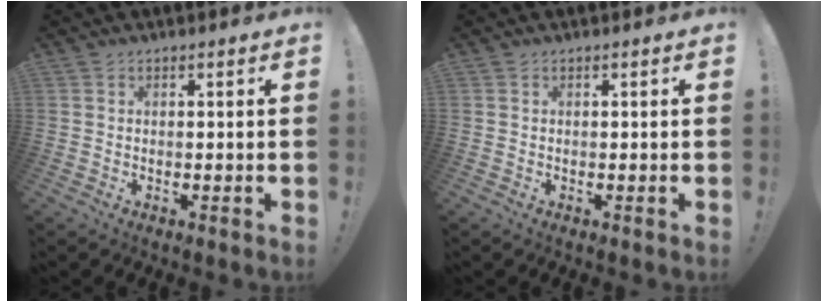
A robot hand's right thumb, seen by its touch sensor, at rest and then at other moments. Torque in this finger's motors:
{"motor_torque": [0.00, 0.00, -0.01, 0.07, 0.00]}